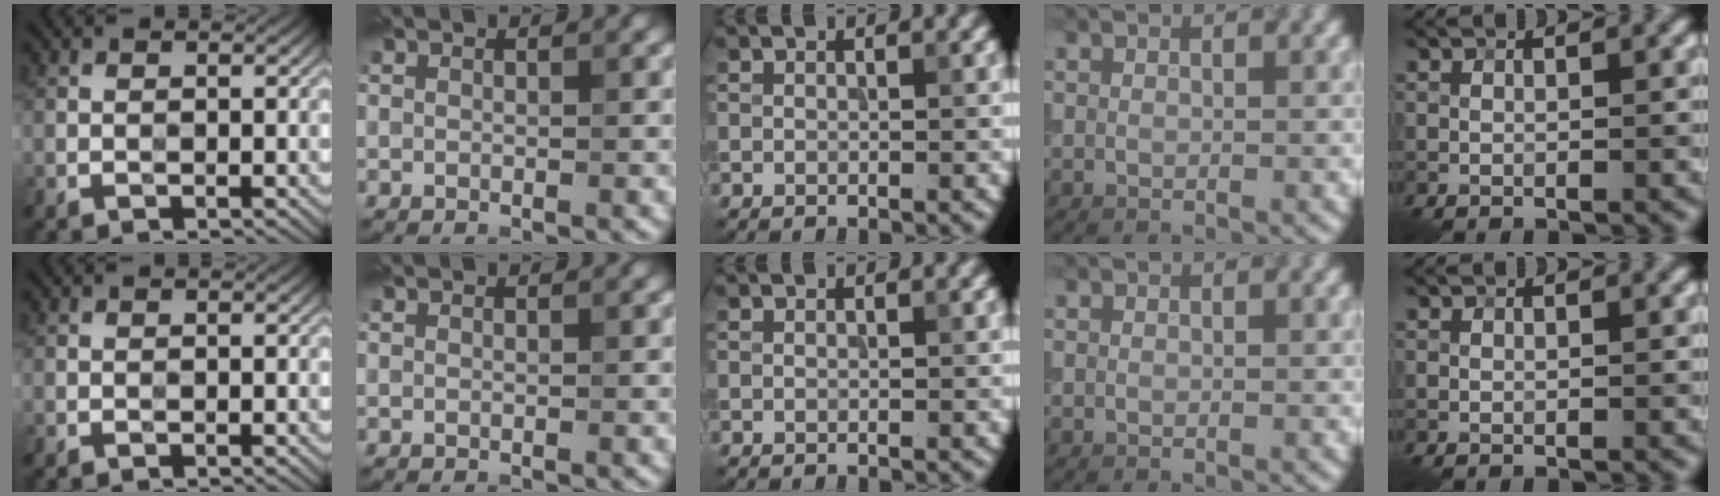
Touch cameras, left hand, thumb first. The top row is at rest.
{}